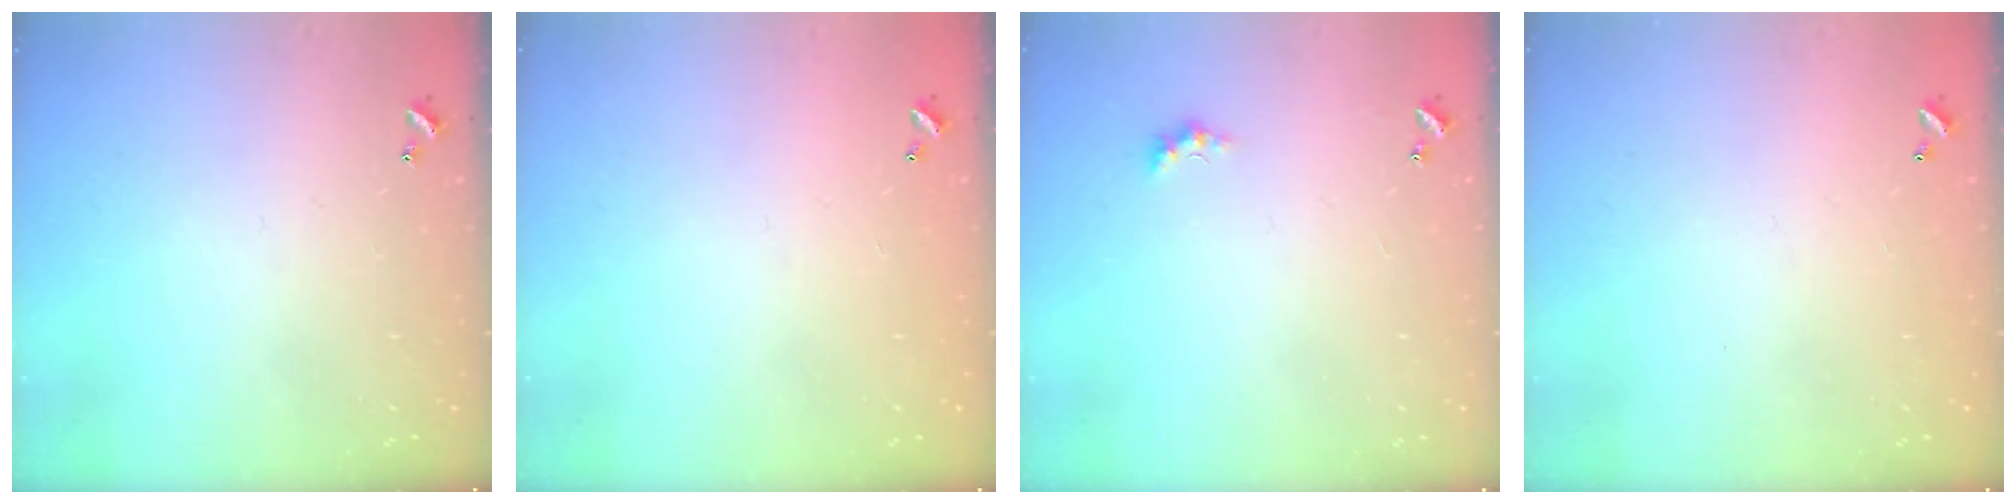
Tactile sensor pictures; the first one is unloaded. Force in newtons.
{"total": 3.0, "press": 3.0, "slide": 0.1}
{"total": 1.2, "press": 1.1, "slide": 0.5}
{"total": 3.0, "press": 3.0, "slide": 0.1}